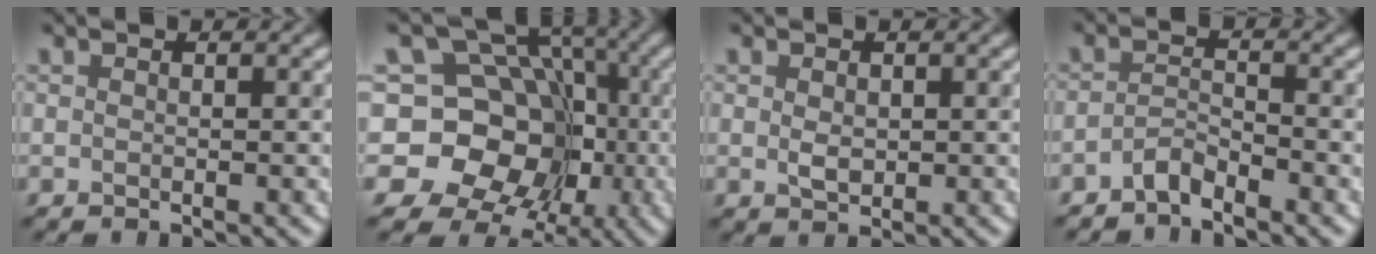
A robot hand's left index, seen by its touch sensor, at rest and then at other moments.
{"total": 14.4, "force": [-2.1, 12.9, 6.0], "torque": [-0.098, 0.041, -0.063]}
{"total": 1.4, "force": [0.1, 1.0, 0.9], "torque": [-0.019, 0.003, 0.005]}
{"total": 1.9, "force": [-1.8, 0.2, 0.5], "torque": [-0.012, 0.012, -0.041]}